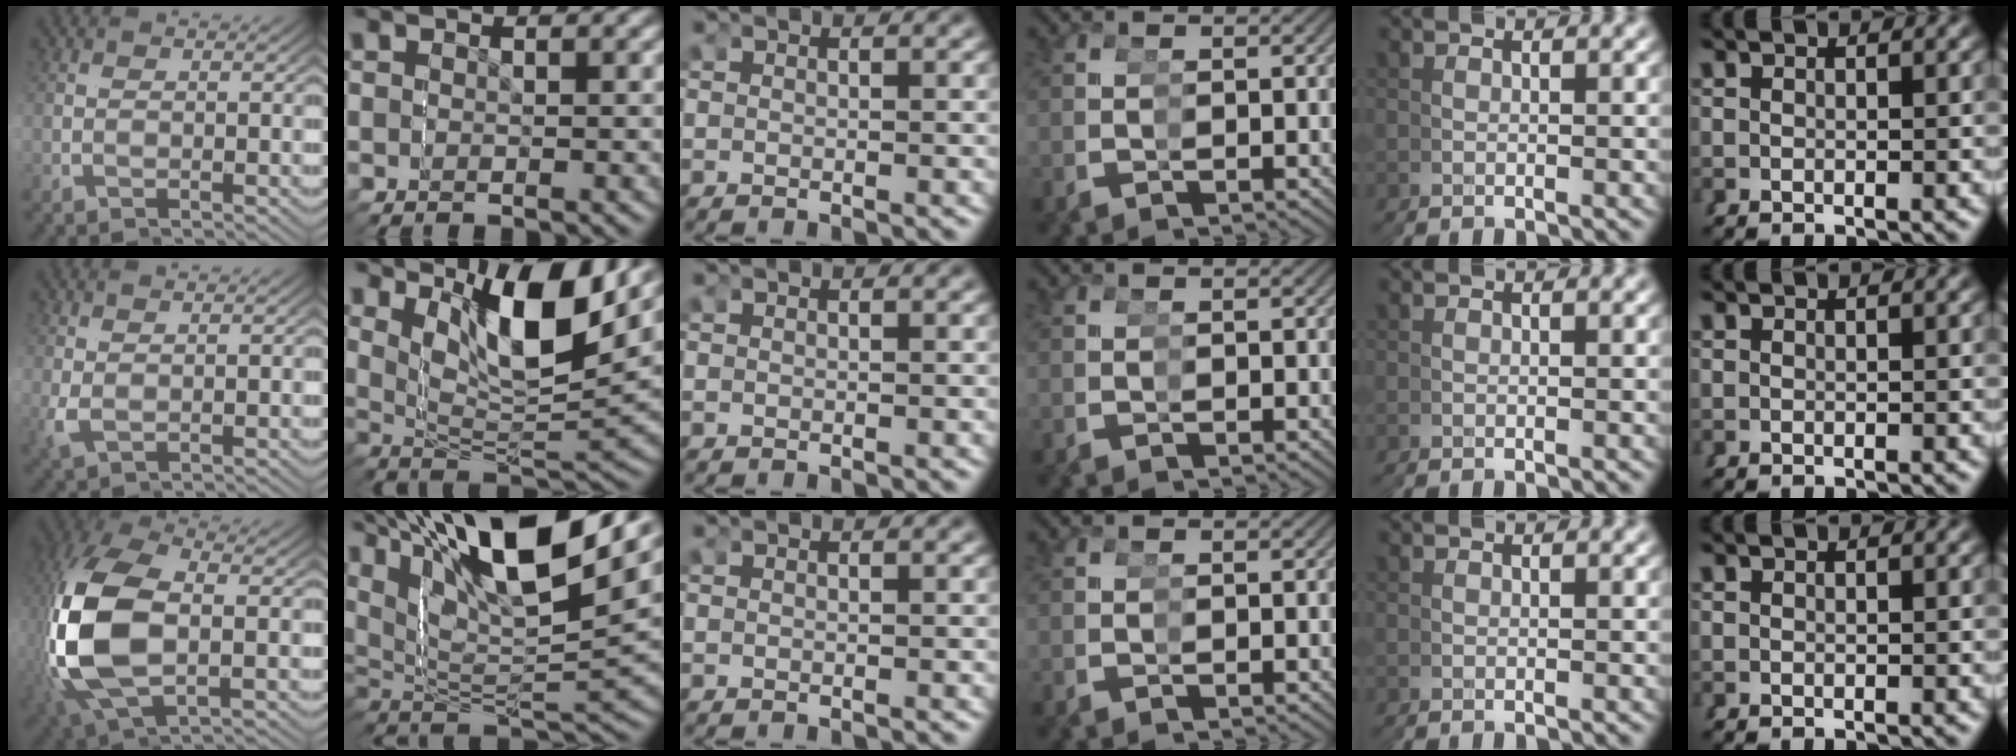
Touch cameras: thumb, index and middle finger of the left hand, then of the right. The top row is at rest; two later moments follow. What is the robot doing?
{"motion": "grasp_and_lifting", "object": "markers"}